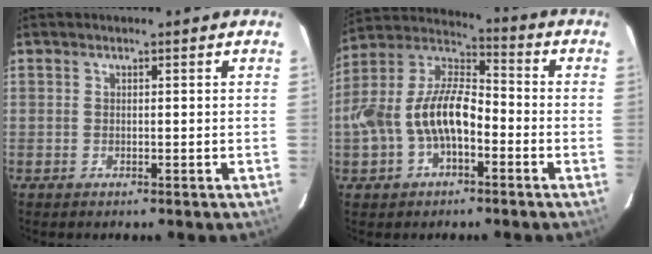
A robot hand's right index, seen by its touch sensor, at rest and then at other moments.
{"total": 14.7, "force": [-3.9, 8.0, 11.7], "torque": [-0.237, 0.015, -0.072]}